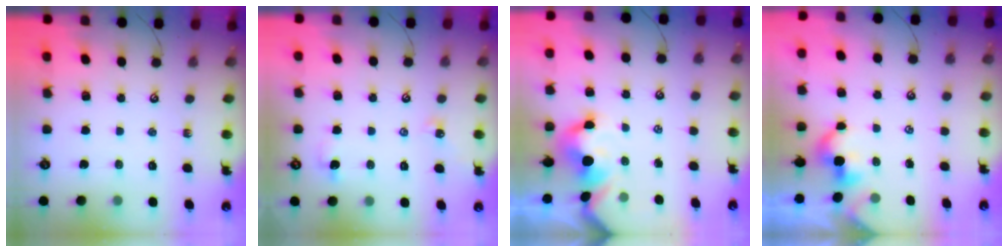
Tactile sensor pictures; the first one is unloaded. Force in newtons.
{"total": 3.2, "press": 3.2, "slide": 0.5}
{"total": 3.3, "press": 3.2, "slide": 1.0}
{"total": 2.4, "press": 2.4, "slide": 0.2}